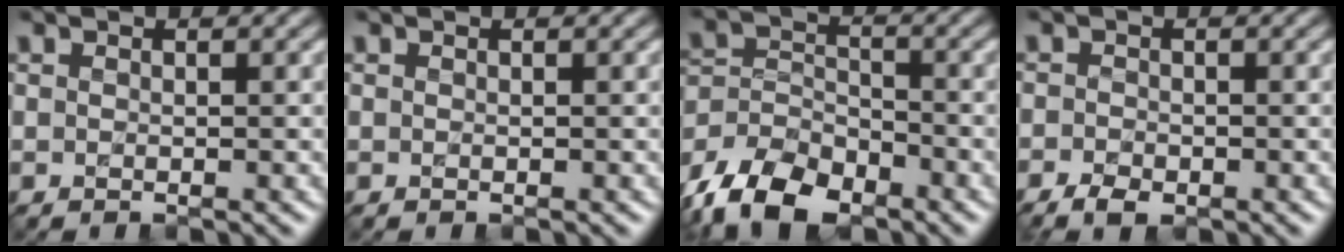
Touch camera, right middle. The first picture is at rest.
{"total": 0.0}
{"total": 9.6, "force": [-7.2, 4.7, 4.2], "torque": [-0.075, -0.011, -0.142]}
{"total": 2.4, "force": [-1.5, 1.2, 1.4], "torque": [-0.026, -0.005, -0.033]}